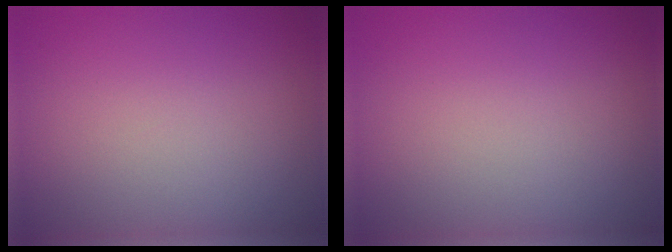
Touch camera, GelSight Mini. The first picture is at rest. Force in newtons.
{"total": 0.0}